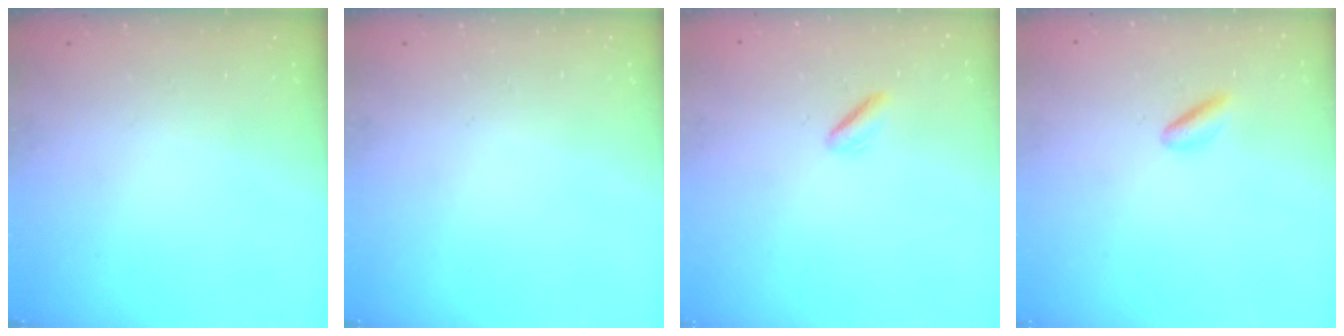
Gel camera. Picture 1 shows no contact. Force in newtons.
{"total": 0.0}
{"total": 0.8, "press": 0.4, "slide": 0.7}
{"total": 2.8, "press": 2.7, "slide": 0.8}